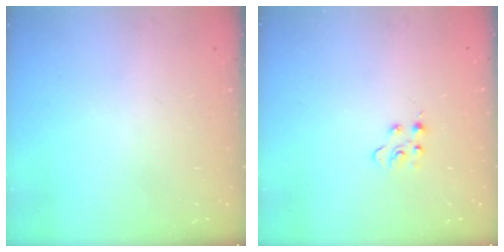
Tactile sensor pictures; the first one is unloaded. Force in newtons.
{"total": 3.7, "press": 3.7, "slide": 0.4}